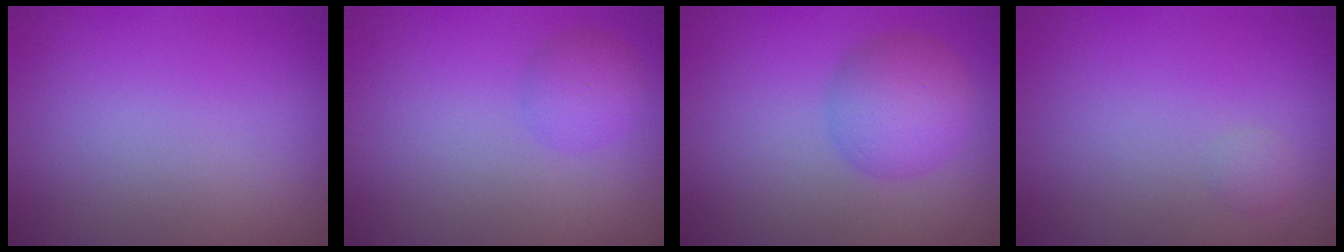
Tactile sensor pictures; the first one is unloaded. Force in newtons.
{"total": 2.0, "press": 2.0, "slide": 0.0}
{"total": 3.9, "press": 3.9, "slide": 0.1}
{"total": 0.6, "press": 0.6, "slide": 0.0}